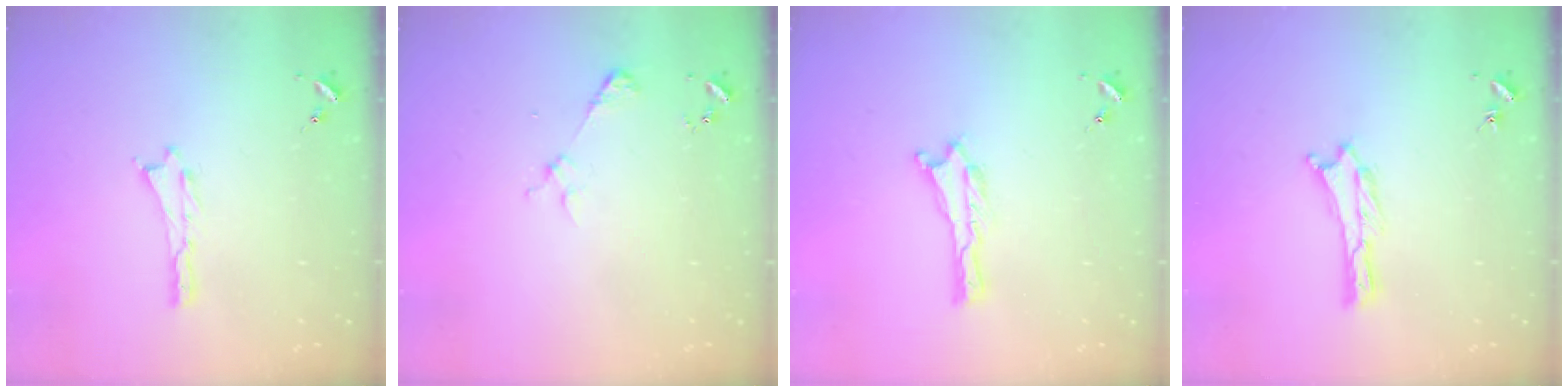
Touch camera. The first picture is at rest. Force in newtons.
{"total": 2.2, "press": 2.2, "slide": 0.2}
{"total": 0.0}
{"total": 0.0}